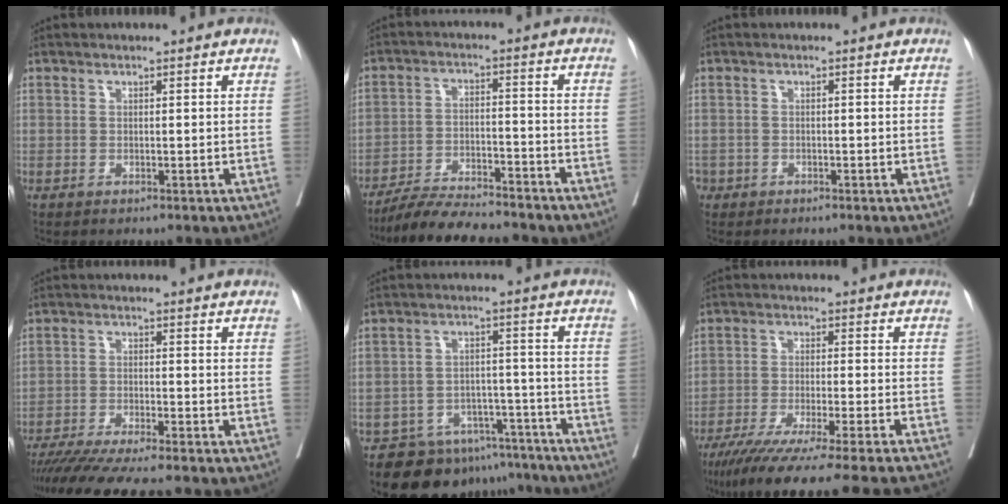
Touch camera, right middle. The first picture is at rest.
{"total": 12.2, "force": [-11.0, 1.6, 5.1], "torque": [-0.077, -0.009, -0.176]}
{"total": 1.6, "force": [-1.0, 1.2, 0.2], "torque": [-0.007, 0.003, -0.019]}
{"total": 14.4, "force": [-12.6, 0.5, 7.0], "torque": [-0.098, -0.030, -0.191]}
{"total": 13.3, "force": [-11.3, 6.3, 2.9], "torque": [-0.028, 0.028, -0.152]}
{"total": 21.6, "force": [-18.7, -1.7, 10.8], "torque": [-0.128, -0.075, -0.276]}